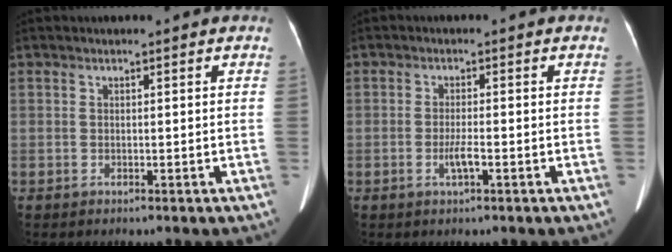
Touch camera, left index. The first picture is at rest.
{"total": 2.2, "force": [-0.9, 0.1, 2.0], "torque": [-0.042, -0.003, -0.018]}